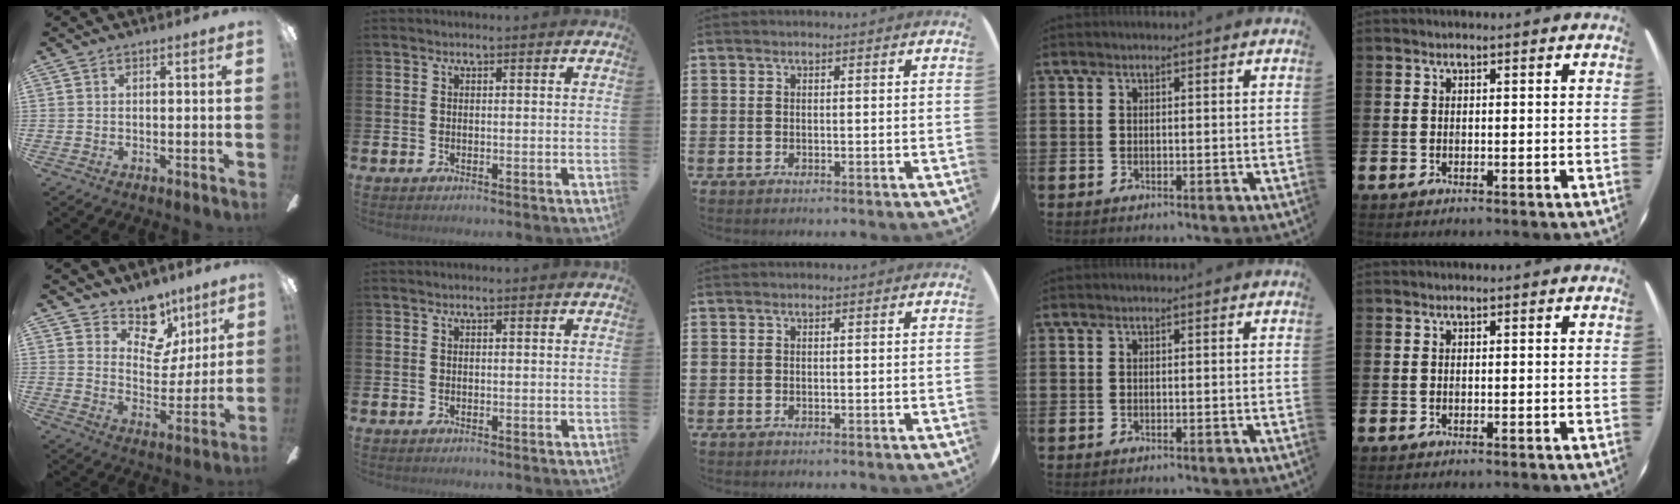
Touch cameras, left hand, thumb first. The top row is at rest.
{"thumb": {"total": 12.2, "force": [8.9, 7.0, 4.4], "torque": [-0.078, -0.064, 0.169]}}